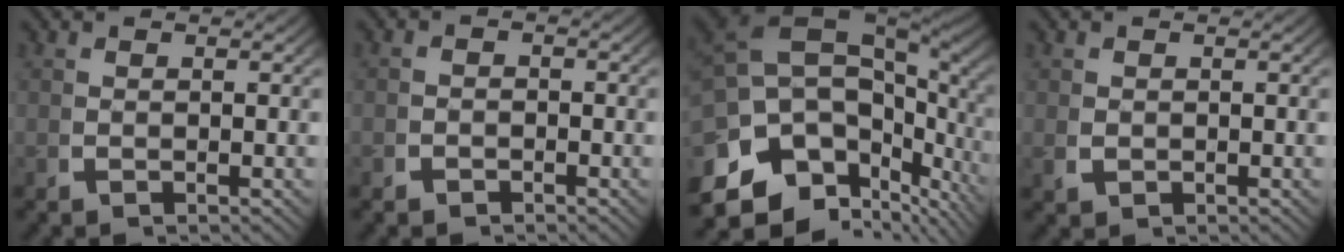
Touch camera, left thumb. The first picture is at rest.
{"total": 1.4, "force": [-1.1, 0.8, 0.2], "torque": [-0.002, -0.006, -0.021]}
{"total": 18.6, "force": [0.8, 12.8, 13.4], "torque": [-0.239, -0.019, 0.007]}
{"total": 1.4, "force": [0.1, 1.2, 0.7], "torque": [-0.017, -0.006, 0.007]}